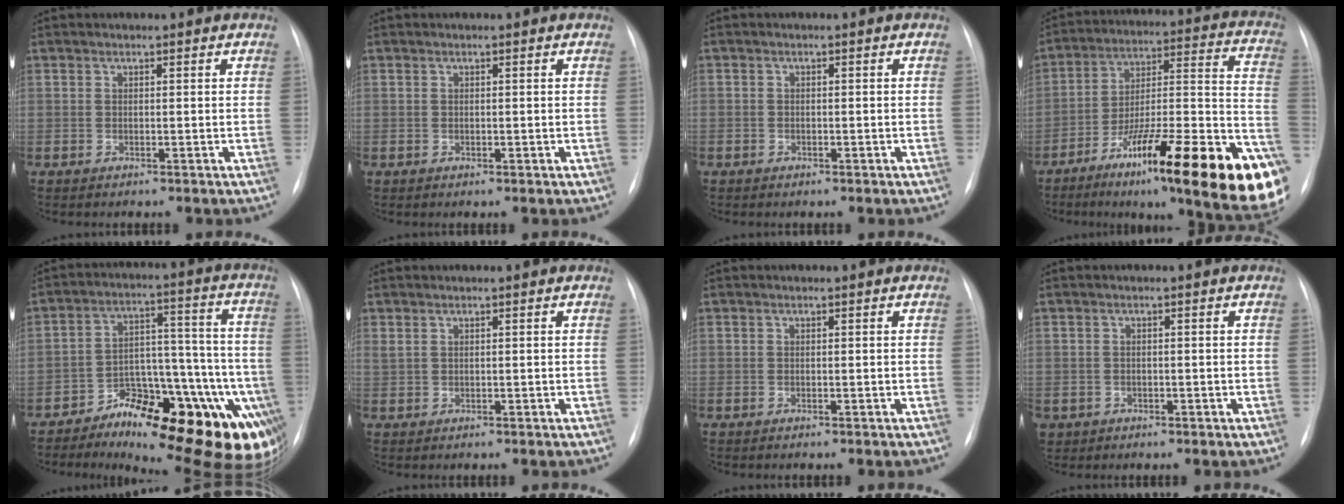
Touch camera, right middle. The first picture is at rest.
{"total": 0.0}
{"total": 0.9, "force": [-0.5, 0.7, 0.1], "torque": [-0.007, 0.002, -0.008]}
{"total": 32.8, "force": [-17.4, 5.6, 27.2], "torque": [-0.293, 0.003, -0.261]}
{"total": 24.4, "force": [-14.1, 8.5, 18.0], "torque": [-0.144, 0.040, -0.180]}
{"total": 0.7, "force": [0.5, 0.2, 0.4], "torque": [-0.012, 0.007, 0.016]}
{"total": 0.0}
{"total": 2.4, "force": [-1.0, 2.1, 0.5], "torque": [-0.012, 0.001, -0.010]}